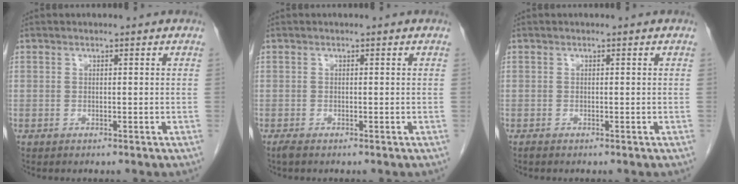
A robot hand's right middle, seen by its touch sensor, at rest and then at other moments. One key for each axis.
{"total": 0.8, "fx": -0.6, "fy": 0.1, "fz": 0.5, "tx": -0.015, "ty": -0.003, "tz": -0.013}
{"total": 0.0}